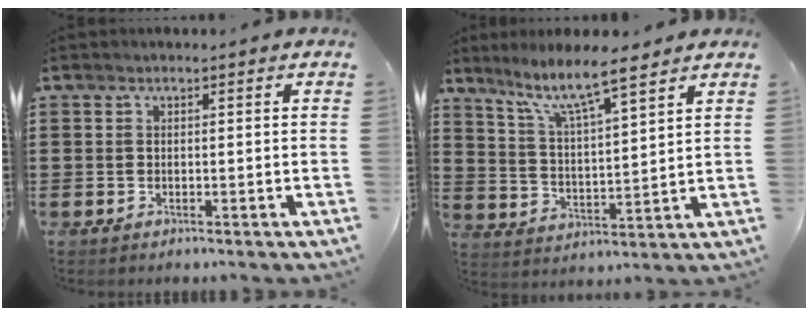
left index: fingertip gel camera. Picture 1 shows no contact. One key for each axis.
{"total": 7.4, "fx": 6.0, "fy": 0.7, "fz": 4.2, "tx": -0.104, "ty": -0.026, "tz": 0.101}